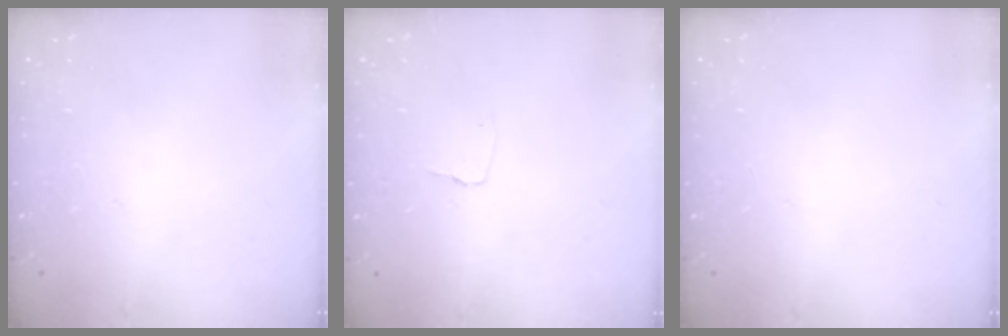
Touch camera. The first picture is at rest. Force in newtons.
{"total": 2.7, "press": 2.7, "slide": 0.3}
{"total": 0.0}